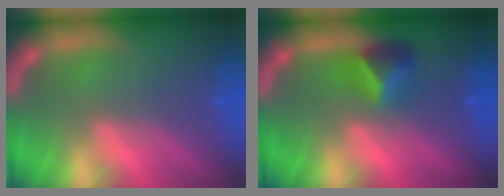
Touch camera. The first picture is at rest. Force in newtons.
{"total": 2.9}